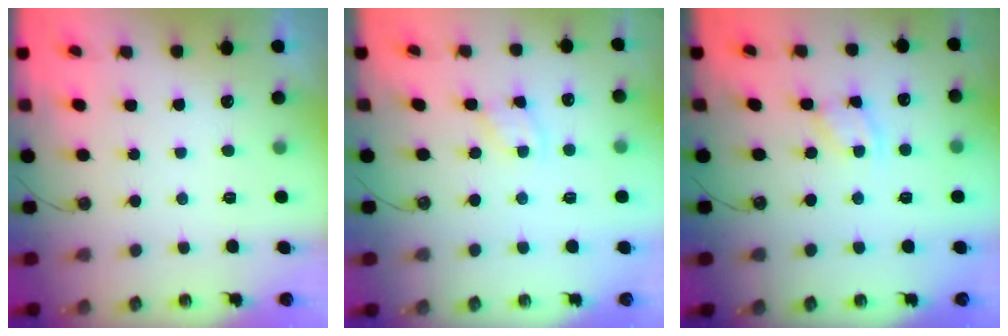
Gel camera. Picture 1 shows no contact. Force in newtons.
{"total": 1.8, "press": 1.8, "slide": 0.3}
{"total": 2.7, "press": 2.7, "slide": 0.4}